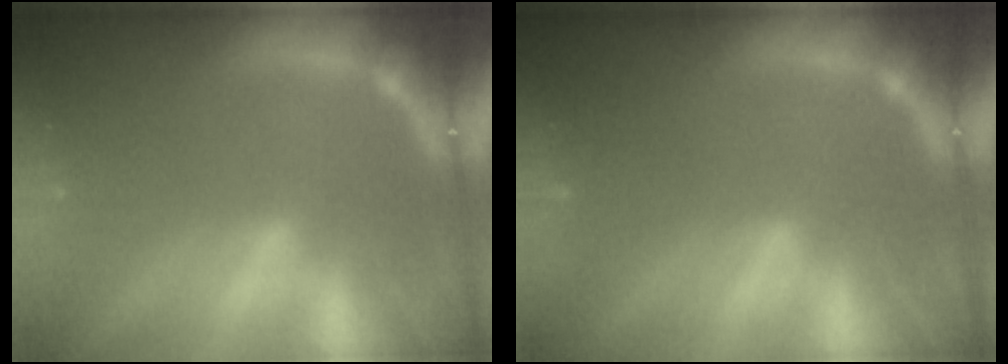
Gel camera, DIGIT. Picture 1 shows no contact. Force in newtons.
{"total": 1.0}